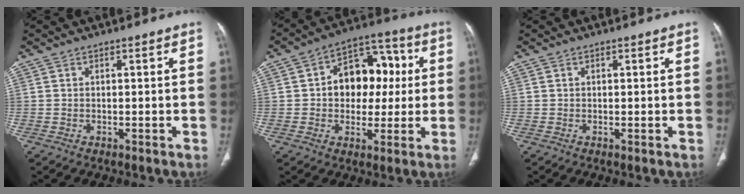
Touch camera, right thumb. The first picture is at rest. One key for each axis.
{"total": 14.1, "fx": 1.3, "fy": 10.3, "fz": 9.6, "tx": -0.085, "ty": 0.027, "tz": 0.012}
{"total": 0.0}